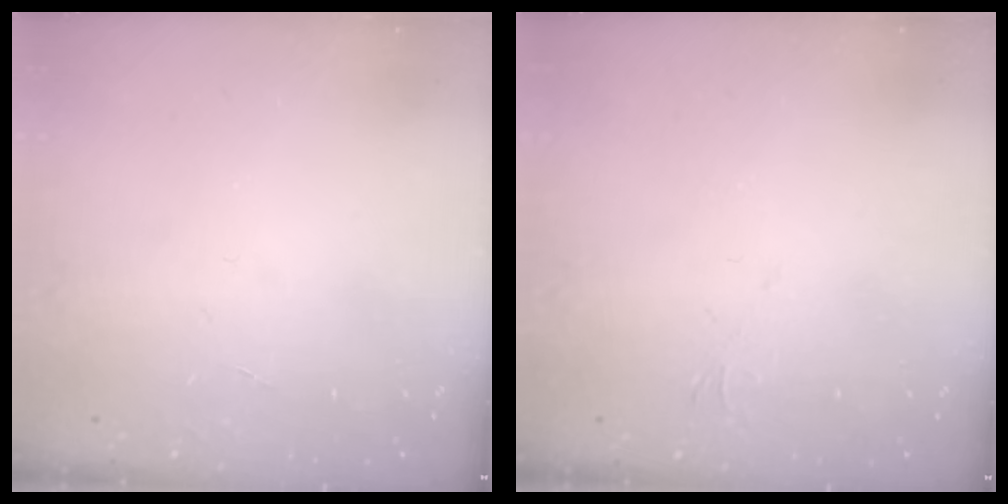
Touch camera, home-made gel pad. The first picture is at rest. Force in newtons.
{"total": 2.2, "press": 2.2, "slide": 0.4}